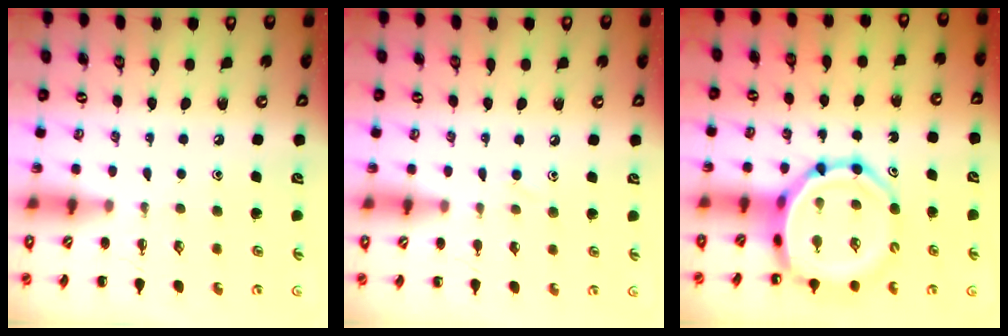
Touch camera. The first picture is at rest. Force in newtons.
{"total": 4.8, "press": 4.4, "slide": 1.7}
{"total": 12.2, "press": 11.6, "slide": 3.7}